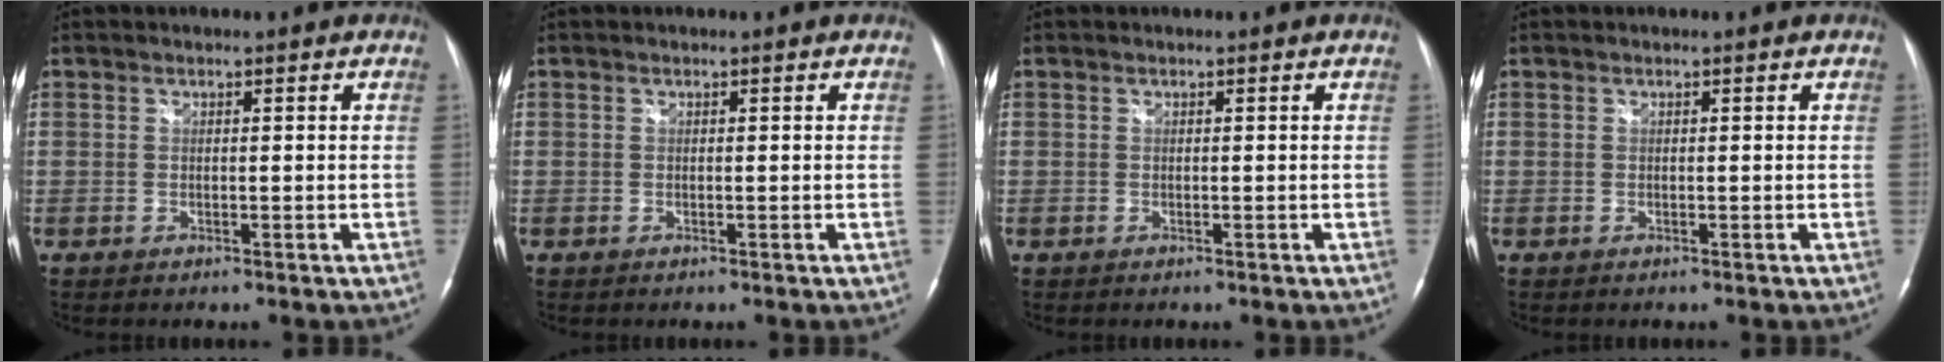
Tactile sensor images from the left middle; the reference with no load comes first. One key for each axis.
{"total": 0.0}
{"total": 0.0}
{"total": 0.0}